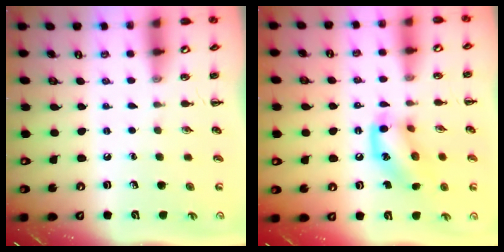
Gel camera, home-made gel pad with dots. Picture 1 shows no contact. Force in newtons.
{"total": 12.9, "press": 12.8, "slide": 1.9}